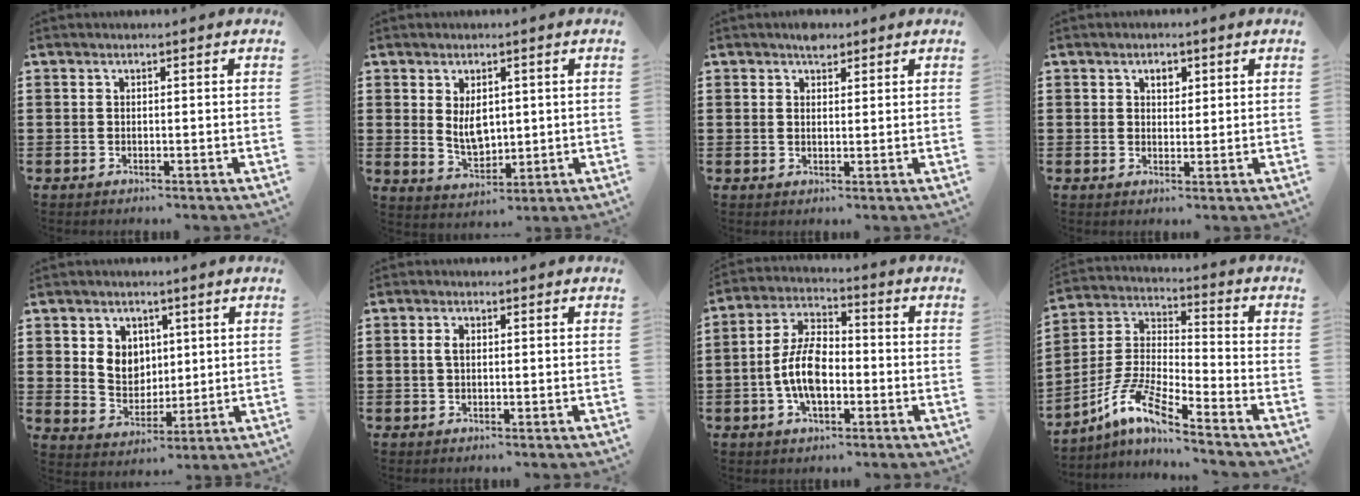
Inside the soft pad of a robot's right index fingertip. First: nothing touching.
{"total": 4.9, "force": [1.0, 3.1, 3.7], "torque": [-0.062, 0.003, 0.015]}
{"total": 2.2, "force": [1.7, 1.0, 0.9], "torque": [-0.013, 0.001, 0.030]}
{"total": 2.0, "force": [0.9, 1.3, 1.2], "torque": [-0.012, 0.000, 0.012]}
{"total": 5.5, "force": [1.9, 4.7, 2.0], "torque": [-0.043, 0.009, 0.031]}
{"total": 1.7, "force": [0.2, 0.9, 1.5], "torque": [-0.031, 0.006, 0.003]}
{"total": 8.5, "force": [-2.1, 4.4, 6.9], "torque": [-0.161, 0.002, -0.045]}
{"total": 8.6, "force": [-6.7, 1.0, 5.2], "torque": [-0.132, -0.015, -0.140]}